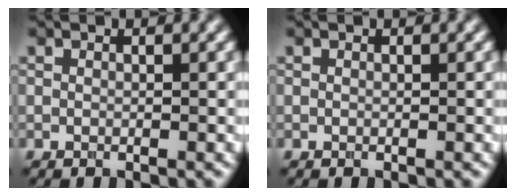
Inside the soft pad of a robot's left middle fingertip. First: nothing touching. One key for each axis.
{"total": 0.0}